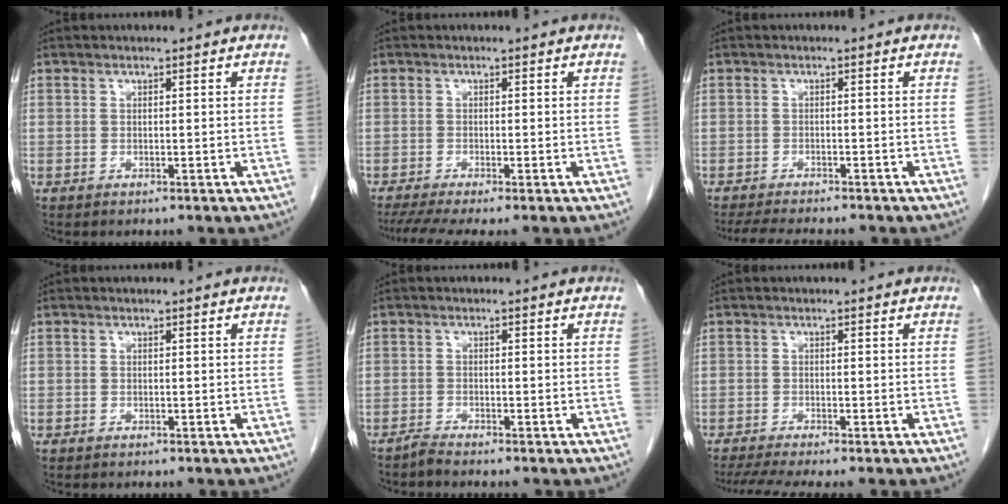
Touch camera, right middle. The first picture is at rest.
{"total": 5.3, "force": [-4.0, 0.2, 3.5], "torque": [-0.059, -0.013, -0.069]}
{"total": 7.0, "force": [-6.2, 0.9, 3.1], "torque": [-0.047, -0.014, -0.096]}
{"total": 0.0}
{"total": 1.2, "force": [-1.2, -0.3, 0.1], "torque": [-0.004, -0.004, -0.024]}
{"total": 5.4, "force": [-4.5, -0.2, 3.1], "torque": [-0.049, -0.013, -0.075]}